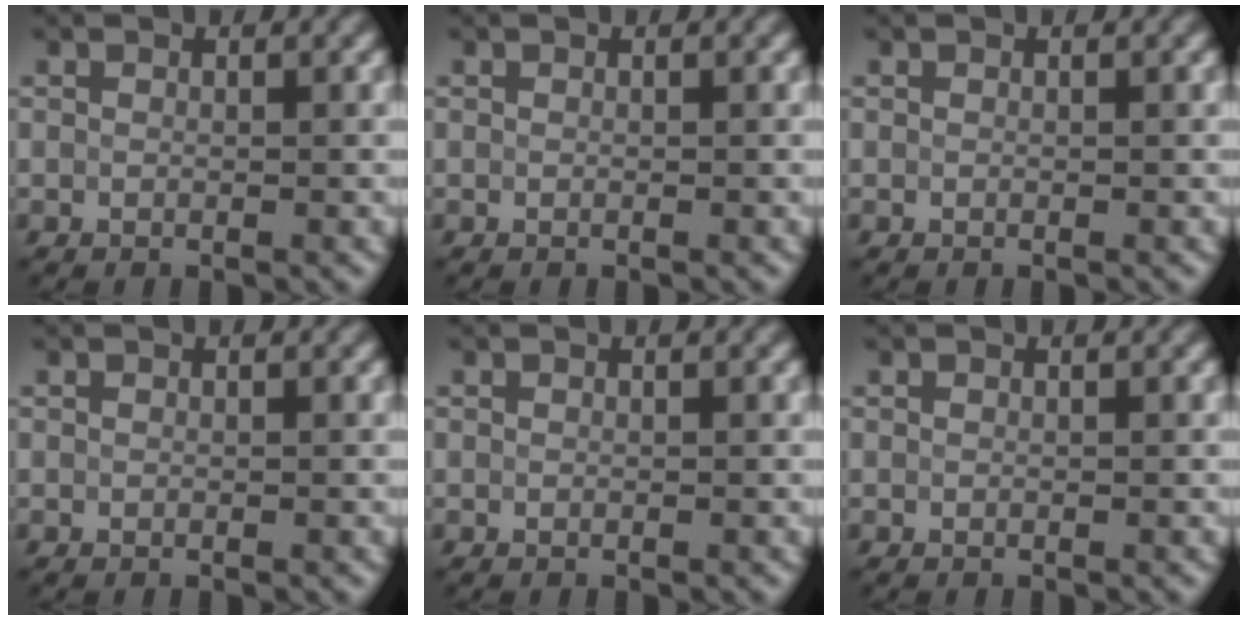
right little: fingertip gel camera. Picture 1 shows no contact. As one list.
[{"total": 0.0}, {"total": 0.0}, {"total": 0.0}, {"total": 0.0}, {"total": 0.0}]